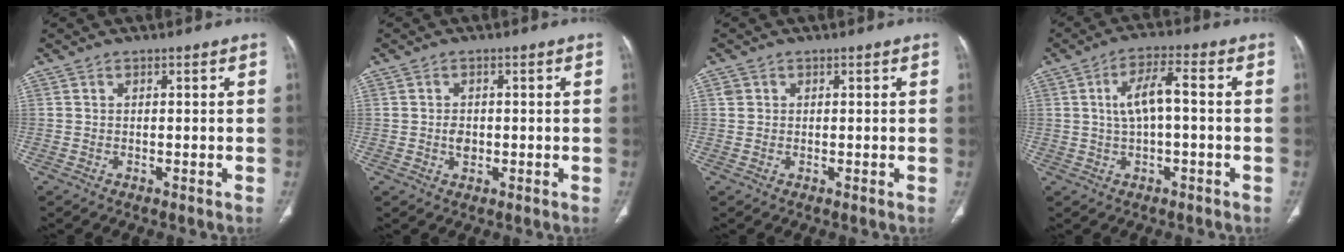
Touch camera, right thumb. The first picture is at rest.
{"total": 2.3, "force": [-0.2, 1.7, 1.5], "torque": [-0.021, 0.001, -0.002]}
{"total": 1.3, "force": [0.4, 1.2, 0.3], "torque": [0.000, 0.001, 0.007]}
{"total": 6.6, "force": [0.4, 2.4, 6.2], "torque": [-0.124, 0.023, 0.002]}